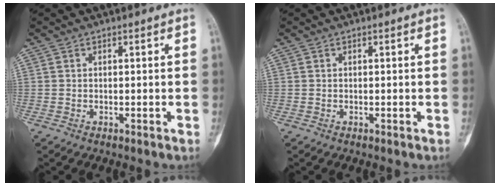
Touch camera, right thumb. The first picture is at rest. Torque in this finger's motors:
{"motor_torque": [0.00, 0.00, 0.04, -0.03, 0.02]}